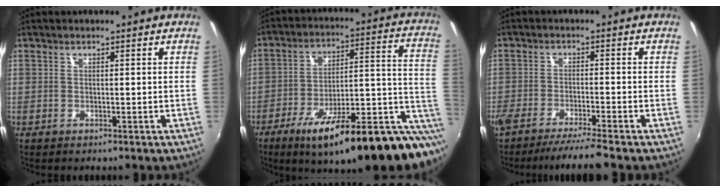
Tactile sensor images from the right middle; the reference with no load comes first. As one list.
[{"total": 26.1, "force": [-15.7, 4.4, 20.5], "torque": [-0.265, -0.029, -0.233]}, {"total": 7.4, "force": [-6.5, -0.9, 3.4], "torque": [-0.073, -0.014, -0.107]}]